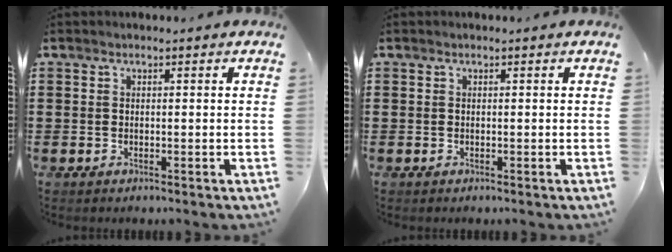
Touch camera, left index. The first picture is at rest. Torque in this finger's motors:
{"motor_torque": [0.00, 0.00, 0.00, 0.00]}